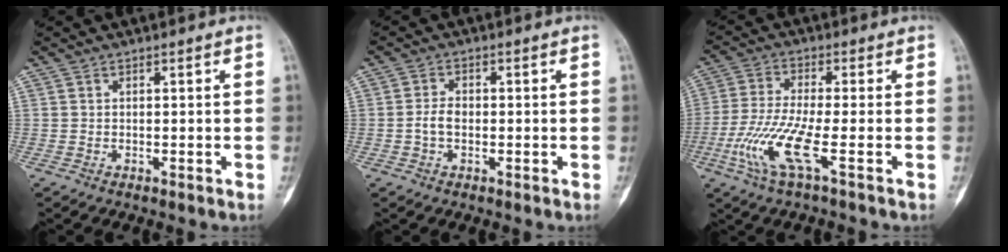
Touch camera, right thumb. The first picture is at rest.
{"total": 3.1, "force": [-0.6, 2.0, 2.3], "torque": [-0.048, 0.010, -0.015]}
{"total": 10.3, "force": [-3.6, 1.3, 9.5], "torque": [-0.231, 0.000, -0.080]}